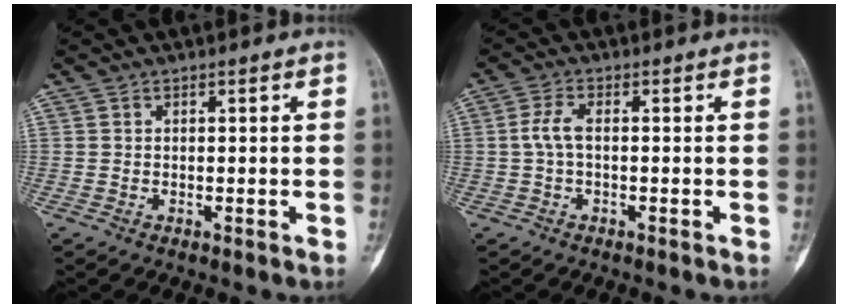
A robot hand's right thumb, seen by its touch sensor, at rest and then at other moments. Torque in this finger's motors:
{"motor_torque": [0.00, 0.02, 0.13, -0.17, 0.05]}